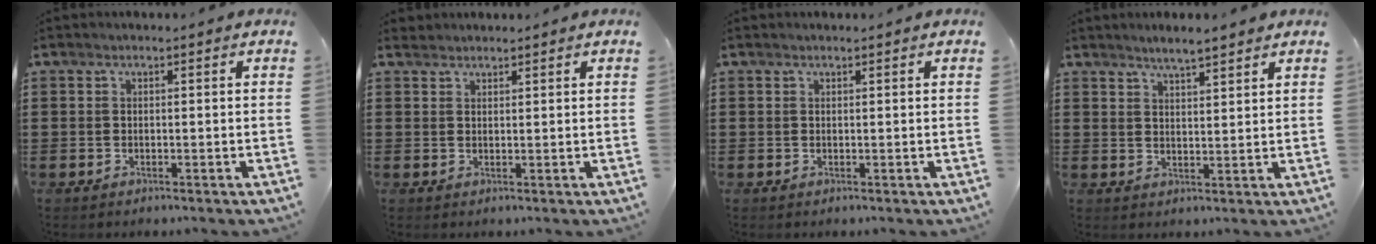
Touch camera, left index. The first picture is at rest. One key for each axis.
{"total": 1.3, "fx": 1.2, "fy": 0.3, "fz": -0.3, "tx": 0.004, "ty": 0.001, "tz": 0.024}
{"total": 0.0}
{"total": 2.9, "fx": 2.8, "fy": 0.1, "fz": 0.6, "tx": -0.019, "ty": -0.004, "tz": 0.051}